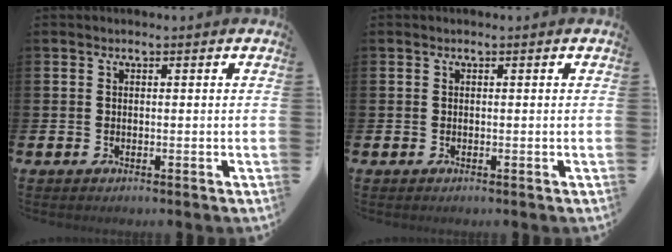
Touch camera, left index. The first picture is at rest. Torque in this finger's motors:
{"motor_torque": [-0.01, -0.01, 0.00, 0.02]}